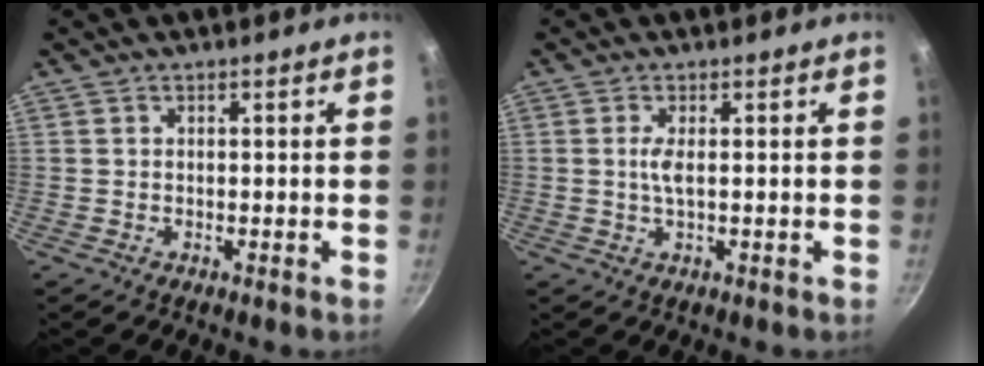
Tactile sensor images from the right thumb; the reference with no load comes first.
{"total": 2.5, "force": [0.2, 0.6, 2.4], "torque": [-0.058, 0.000, 0.005]}